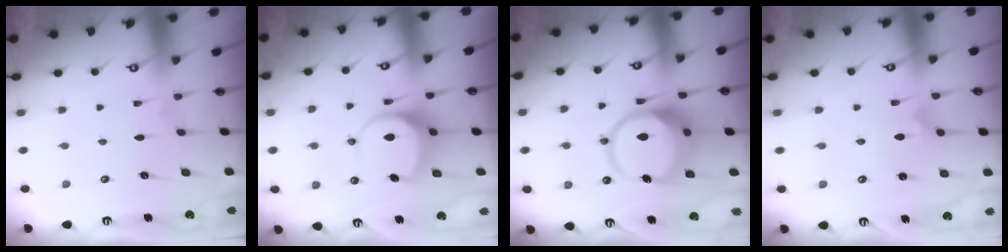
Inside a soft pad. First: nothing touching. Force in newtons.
{"total": 9.0, "press": 9.0, "slide": 0.9}
{"total": 14.9, "press": 14.8, "slide": 2.1}
{"total": 4.7, "press": 4.6, "slide": 0.6}